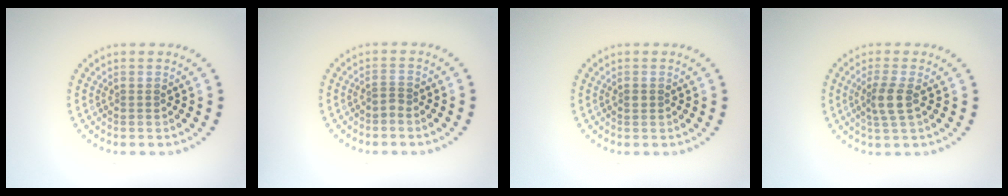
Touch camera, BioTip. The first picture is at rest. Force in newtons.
{"total": 0.8, "press": 0.4, "slide": 0.7}
{"total": 0.6, "press": 0.6, "slide": 0.0}
{"total": 2.3, "press": 2.0, "slide": 1.2}